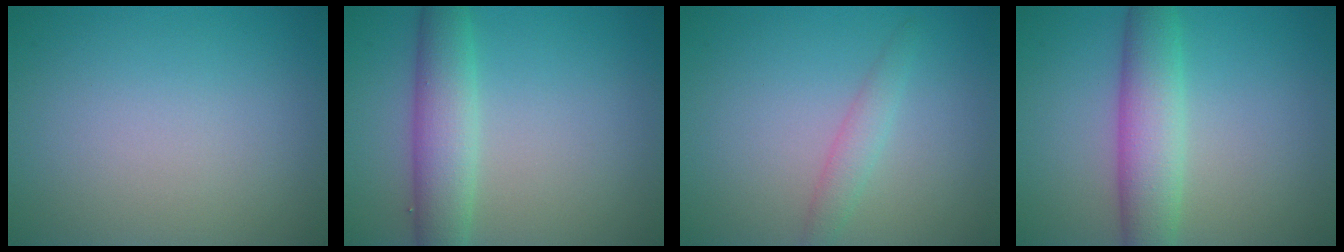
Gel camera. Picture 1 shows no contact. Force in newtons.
{"total": 4.5, "press": 4.5, "slide": 0.1}
{"total": 1.7, "press": 1.7, "slide": 0.1}
{"total": 5.2, "press": 5.2, "slide": 0.1}